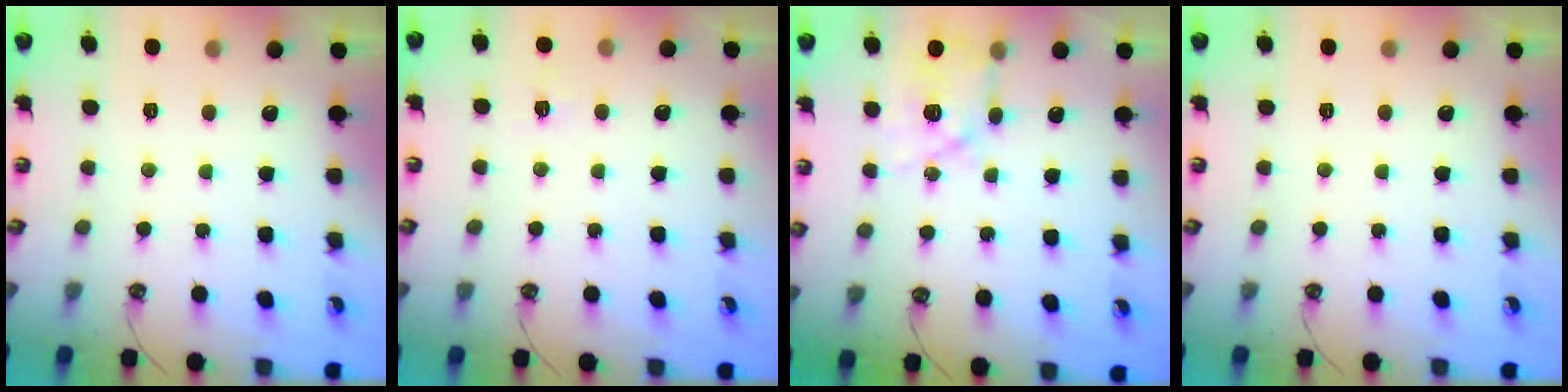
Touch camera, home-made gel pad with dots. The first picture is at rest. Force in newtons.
{"total": 2.8, "press": 2.8, "slide": 0.3}
{"total": 8.1, "press": 8.1, "slide": 0.9}
{"total": 0.0}